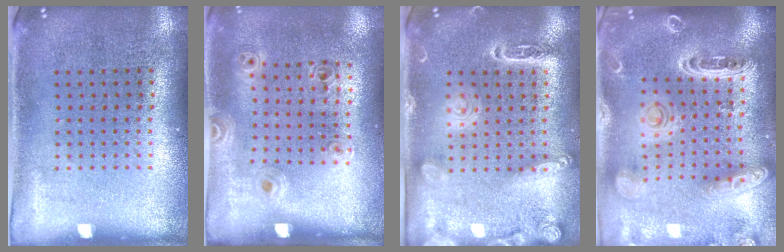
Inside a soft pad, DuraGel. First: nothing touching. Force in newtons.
{"total": 1.1, "press": 0.9, "slide": 0.6}
{"total": 2.0, "press": 1.9, "slide": 0.6}
{"total": 2.3, "press": 2.1, "slide": 0.9}